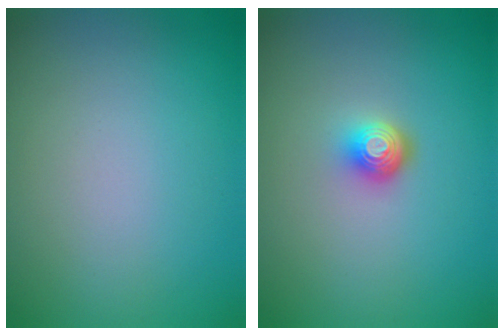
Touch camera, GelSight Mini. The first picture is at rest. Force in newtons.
{"total": 2.2, "press": 1.4, "slide": 1.6}